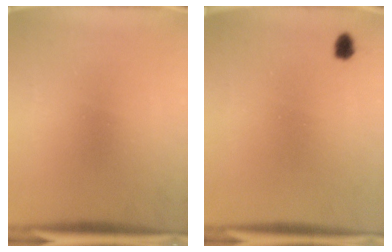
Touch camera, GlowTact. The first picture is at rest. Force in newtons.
{"total": 1.8}